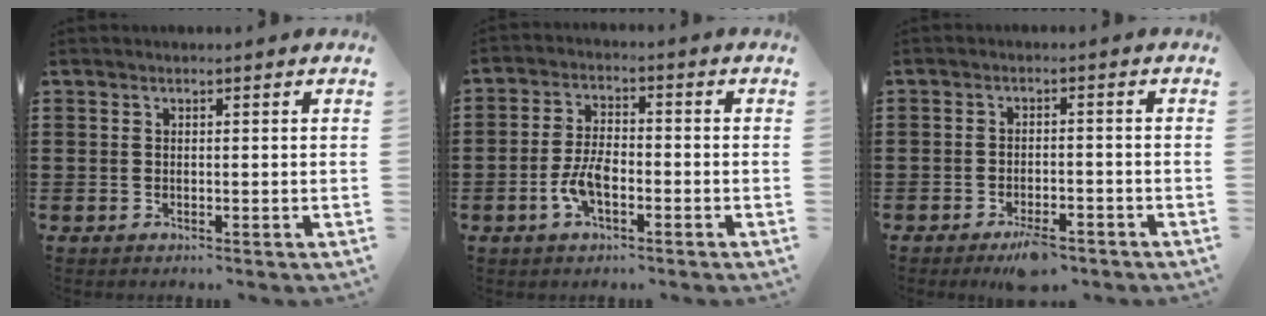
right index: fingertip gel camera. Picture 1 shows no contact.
{"total": 5.6, "force": [-2.1, 2.5, 4.5], "torque": [-0.103, -0.001, -0.044]}
{"total": 3.6, "force": [-3.0, 0.9, 1.8], "torque": [-0.037, 0.003, -0.059]}